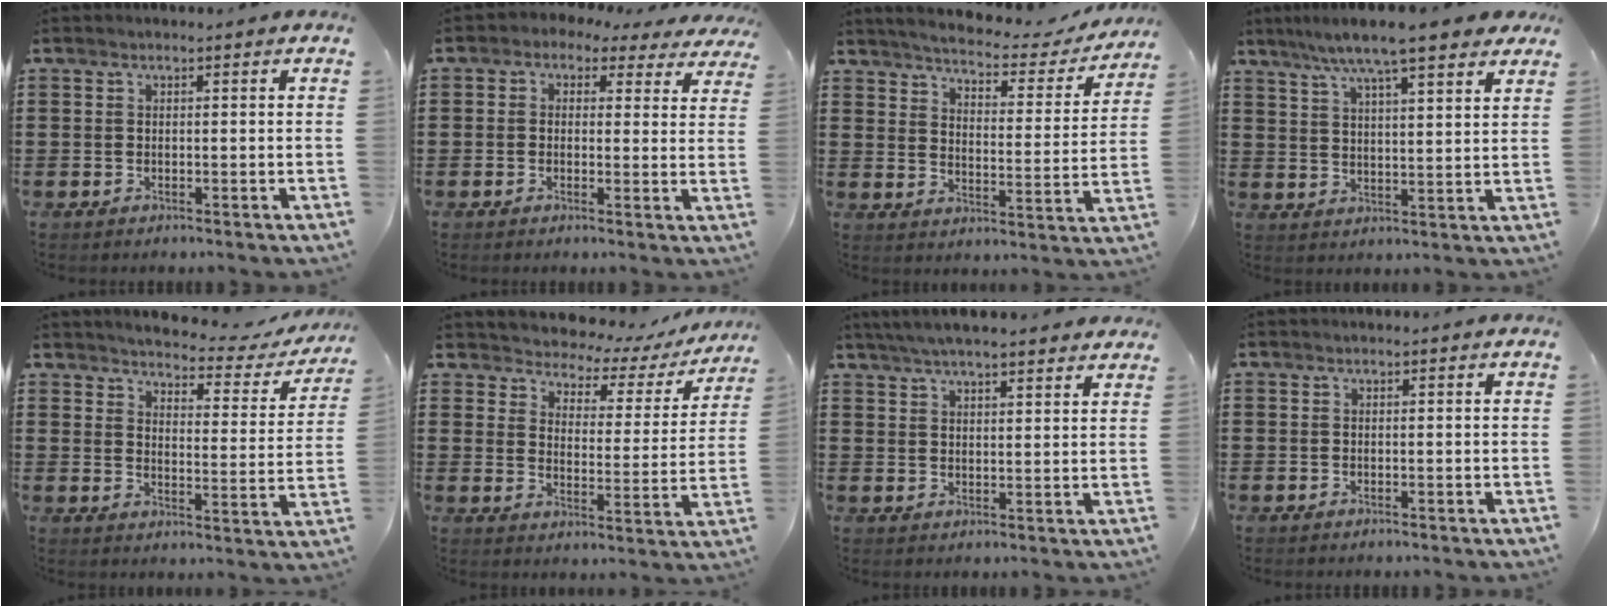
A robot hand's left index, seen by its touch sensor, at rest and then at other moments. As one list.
[{"total": 2.0, "force": [1.0, 1.5, 0.9], "torque": [-0.027, -0.002, 0.013]}, {"total": 3.6, "force": [3.4, 0.2, 1.3], "torque": [-0.047, -0.030, 0.049]}, {"total": 8.0, "force": [6.7, 0.6, 4.4], "torque": [-0.107, -0.016, 0.116]}, {"total": 3.2, "force": [3.1, 0.0, 0.9], "torque": [-0.039, -0.029, 0.045]}, {"total": 3.3, "force": [3.0, 1.2, 0.4], "torque": [-0.032, -0.028, 0.043]}, {"total": 4.9, "force": [4.6, 0.2, 1.7], "torque": [-0.046, -0.009, 0.083]}, {"total": 0.0}]